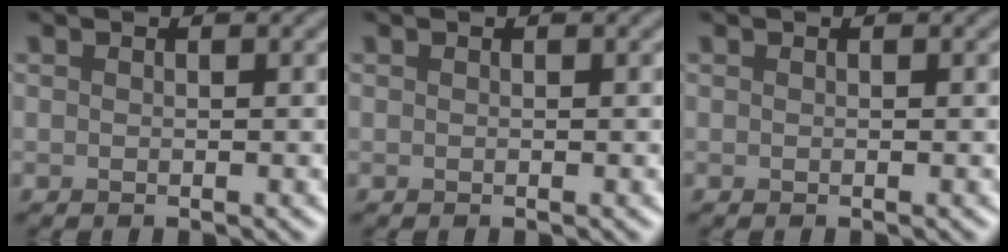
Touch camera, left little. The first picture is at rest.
{"total": 0.0}
{"total": 0.0}